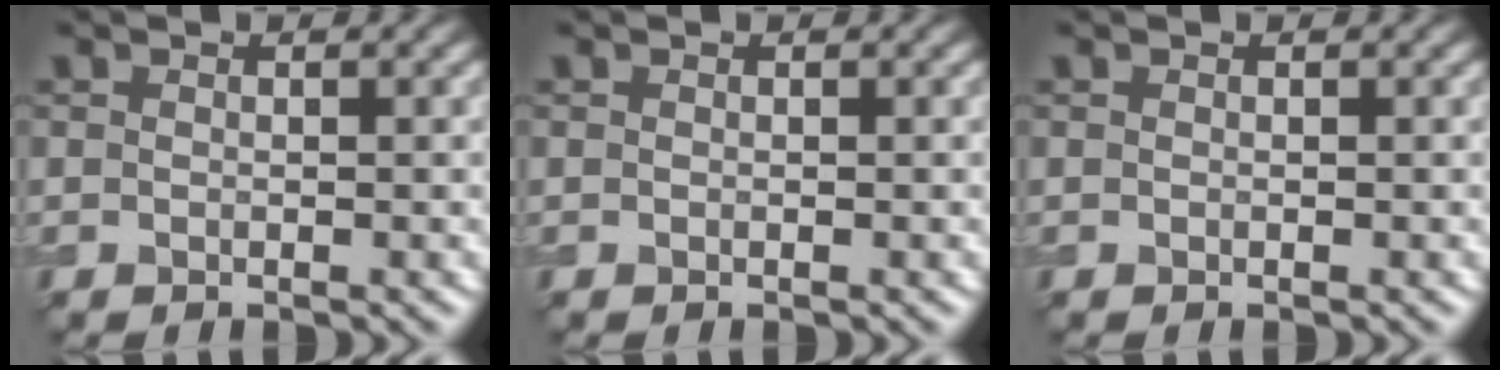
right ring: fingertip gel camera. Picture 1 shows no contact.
{"total": 0.0}
{"total": 0.0}